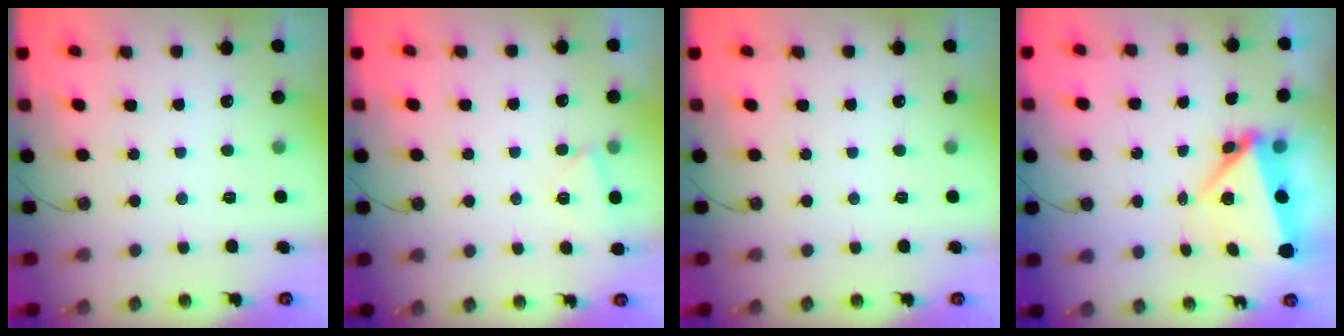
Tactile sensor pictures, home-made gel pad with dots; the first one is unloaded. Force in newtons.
{"total": 3.9, "press": 2.7, "slide": 2.8}
{"total": 0.0}
{"total": 6.0, "press": 5.7, "slide": 1.8}